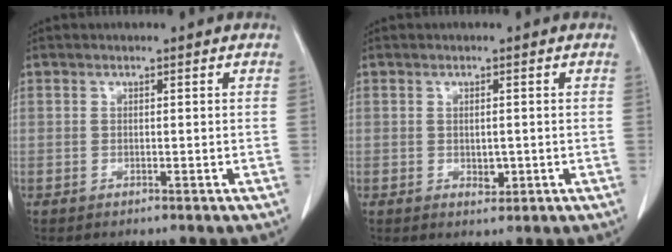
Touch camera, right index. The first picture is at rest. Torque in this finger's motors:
{"motor_torque": [0.05, 0.00, -0.01, 0.02]}